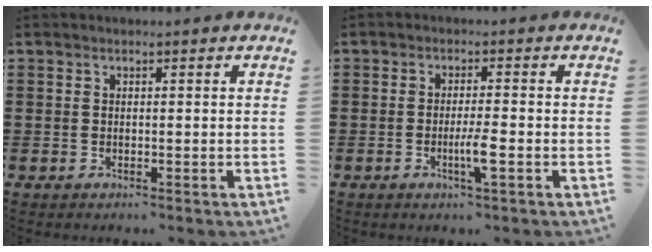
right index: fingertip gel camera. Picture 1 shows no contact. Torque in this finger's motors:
{"motor_torque": [0.10, 0.12, 0.28, 0.04]}